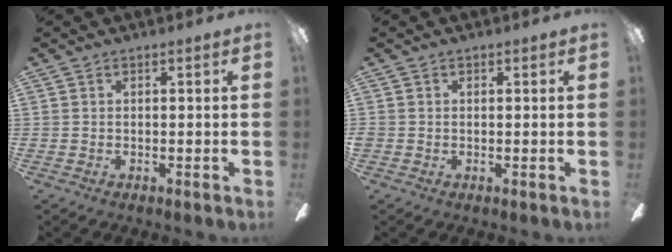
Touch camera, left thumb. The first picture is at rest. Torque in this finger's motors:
{"motor_torque": [0.07, 0.01, 0.16, -0.09, -0.01]}